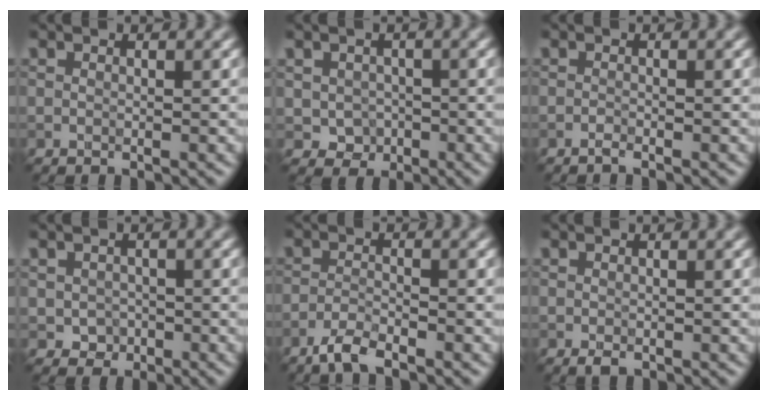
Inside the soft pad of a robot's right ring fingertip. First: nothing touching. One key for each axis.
{"total": 1.8, "fx": -0.7, "fy": 1.7, "fz": 0.3, "tx": -0.005, "ty": -0.004, "tz": -0.005}
{"total": 0.9, "fx": -0.9, "fy": 0.2, "fz": 0.2, "tx": 0.001, "ty": 0.002, "tz": -0.014}
{"total": 1.5, "fx": -0.8, "fy": 1.3, "fz": 0.0, "tx": 0.003, "ty": -0.003, "tz": -0.007}
{"total": 2.7, "fx": -2.5, "fy": 0.4, "fz": 1.0, "tx": -0.021, "ty": 0.001, "tz": -0.050}
{"total": 0.7, "fx": -0.5, "fy": 0.2, "fz": 0.4, "tx": -0.007, "ty": 0.000, "tz": -0.001}